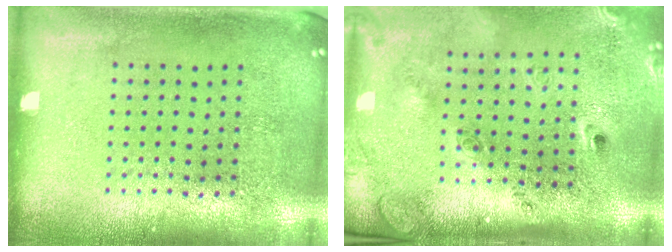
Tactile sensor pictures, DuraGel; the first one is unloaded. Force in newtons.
{"total": 2.8, "press": 1.9, "slide": 2.0}